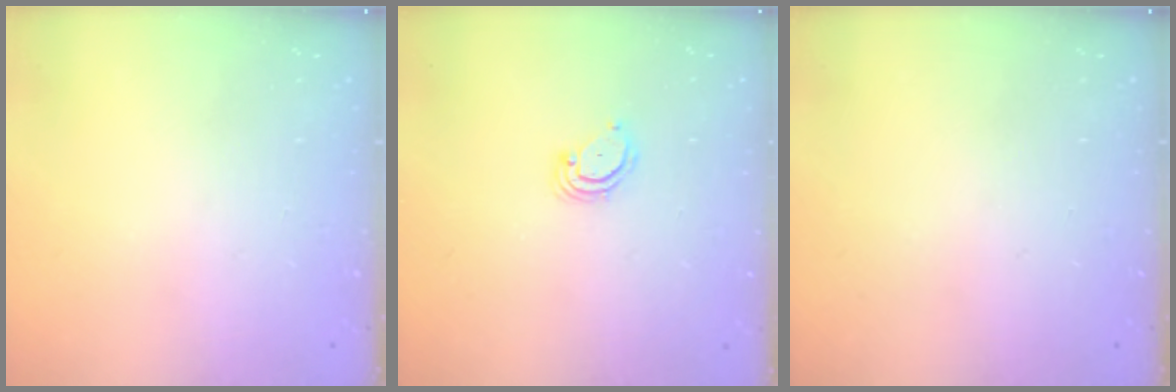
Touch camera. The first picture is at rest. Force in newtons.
{"total": 3.5, "press": 3.5, "slide": 0.3}
{"total": 0.0}